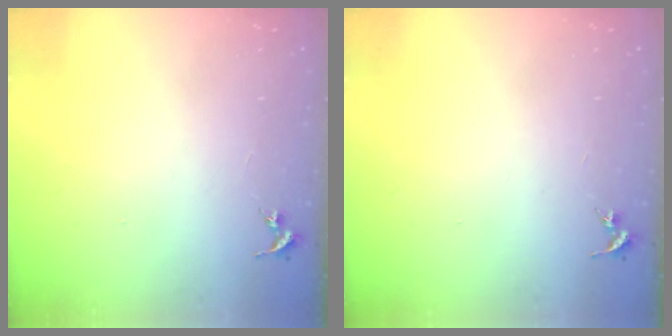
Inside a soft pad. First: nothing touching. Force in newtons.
{"total": 0.0}